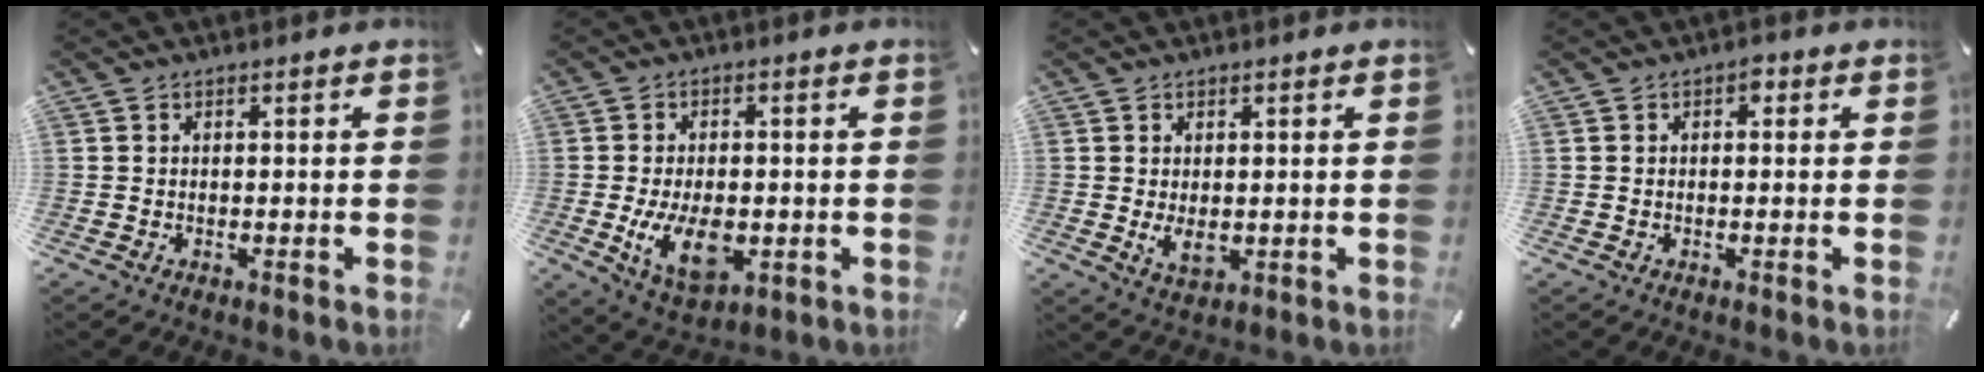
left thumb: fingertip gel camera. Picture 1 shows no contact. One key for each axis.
{"total": 11.1, "fx": -2.1, "fy": 6.6, "fz": 8.7, "tx": -0.167, "ty": -0.008, "tz": -0.033}
{"total": 4.2, "fx": 0.0, "fy": 2.5, "fz": 3.3, "tx": -0.075, "ty": -0.007, "tz": -0.005}
{"total": 1.5, "fx": 0.2, "fy": 1.1, "fz": 1.0, "tx": -0.014, "ty": 0.005, "tz": 0.000}